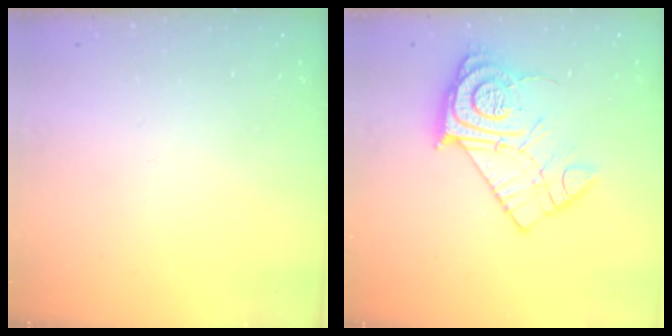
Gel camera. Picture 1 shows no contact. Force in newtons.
{"total": 16.1, "press": 16.1, "slide": 1.1}